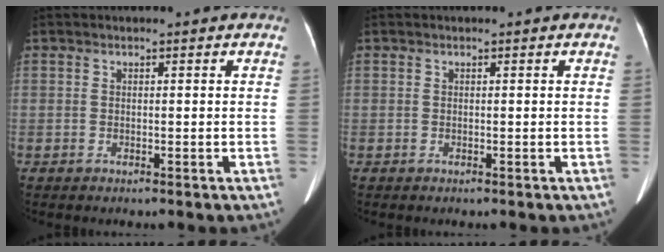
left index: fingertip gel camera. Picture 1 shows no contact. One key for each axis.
{"total": 0.0}